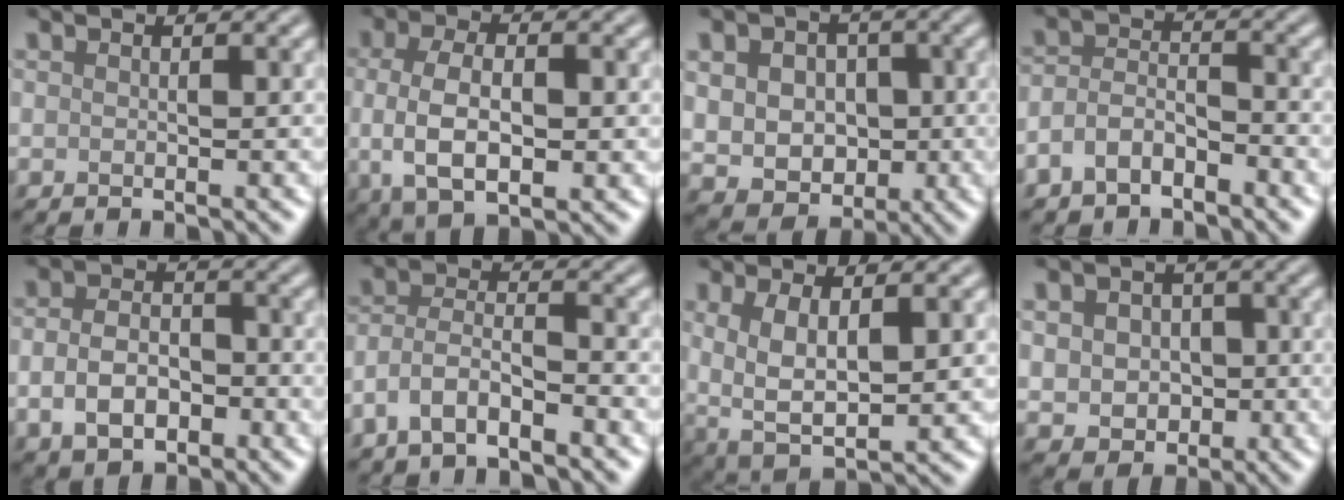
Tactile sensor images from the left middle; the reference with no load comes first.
{"total": 6.3, "force": [-0.2, 3.1, 5.5], "torque": [-0.107, -0.005, -0.007]}
{"total": 8.0, "force": [0.4, 6.5, 4.7], "torque": [-0.073, 0.014, -0.001]}
{"total": 3.2, "force": [-2.1, 1.7, 1.8], "torque": [-0.040, 0.004, -0.047]}
{"total": 4.2, "force": [-1.3, 2.8, 2.9], "torque": [-0.056, -0.004, -0.026]}
{"total": 3.7, "force": [-2.4, 1.4, 2.5], "torque": [-0.051, 0.008, -0.054]}
{"total": 5.4, "force": [0.7, 2.4, 4.8], "torque": [-0.101, -0.011, 0.017]}
{"total": 5.1, "force": [0.0, 4.2, 2.8], "torque": [-0.041, 0.000, -0.006]}